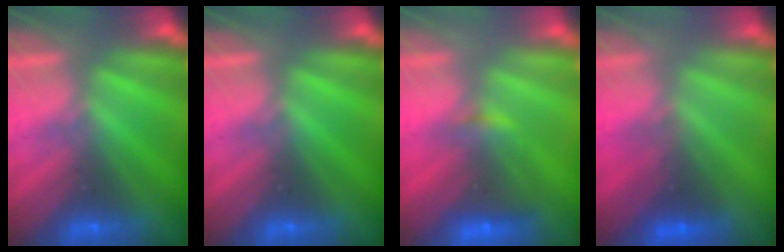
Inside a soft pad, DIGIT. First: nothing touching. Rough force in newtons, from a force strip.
{"total": 0.0}
{"total": 7.1}
{"total": 1.8}